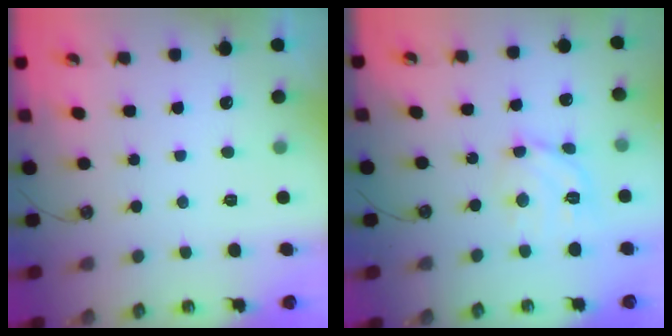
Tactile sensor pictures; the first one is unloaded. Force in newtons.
{"total": 12.3, "press": 12.2, "slide": 1.7}